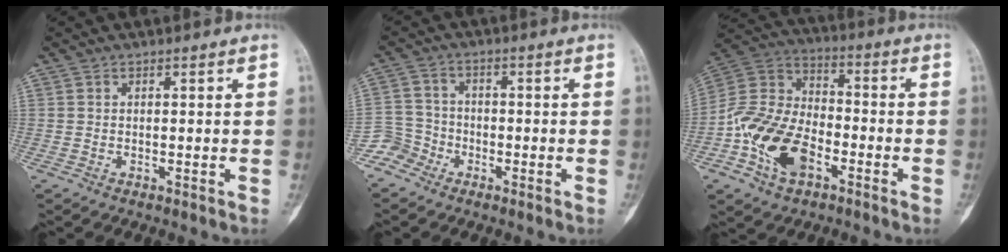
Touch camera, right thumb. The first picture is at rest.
{"total": 5.1, "force": [-3.6, 3.6, -0.2], "torque": [0.028, 0.022, -0.083]}
{"total": 16.3, "force": [-6.2, 10.1, 11.2], "torque": [-0.200, 0.039, -0.121]}